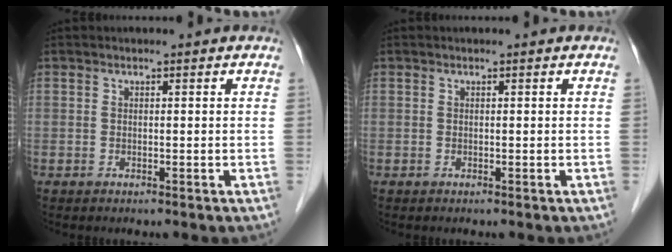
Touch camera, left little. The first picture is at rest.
{"total": 0.0}